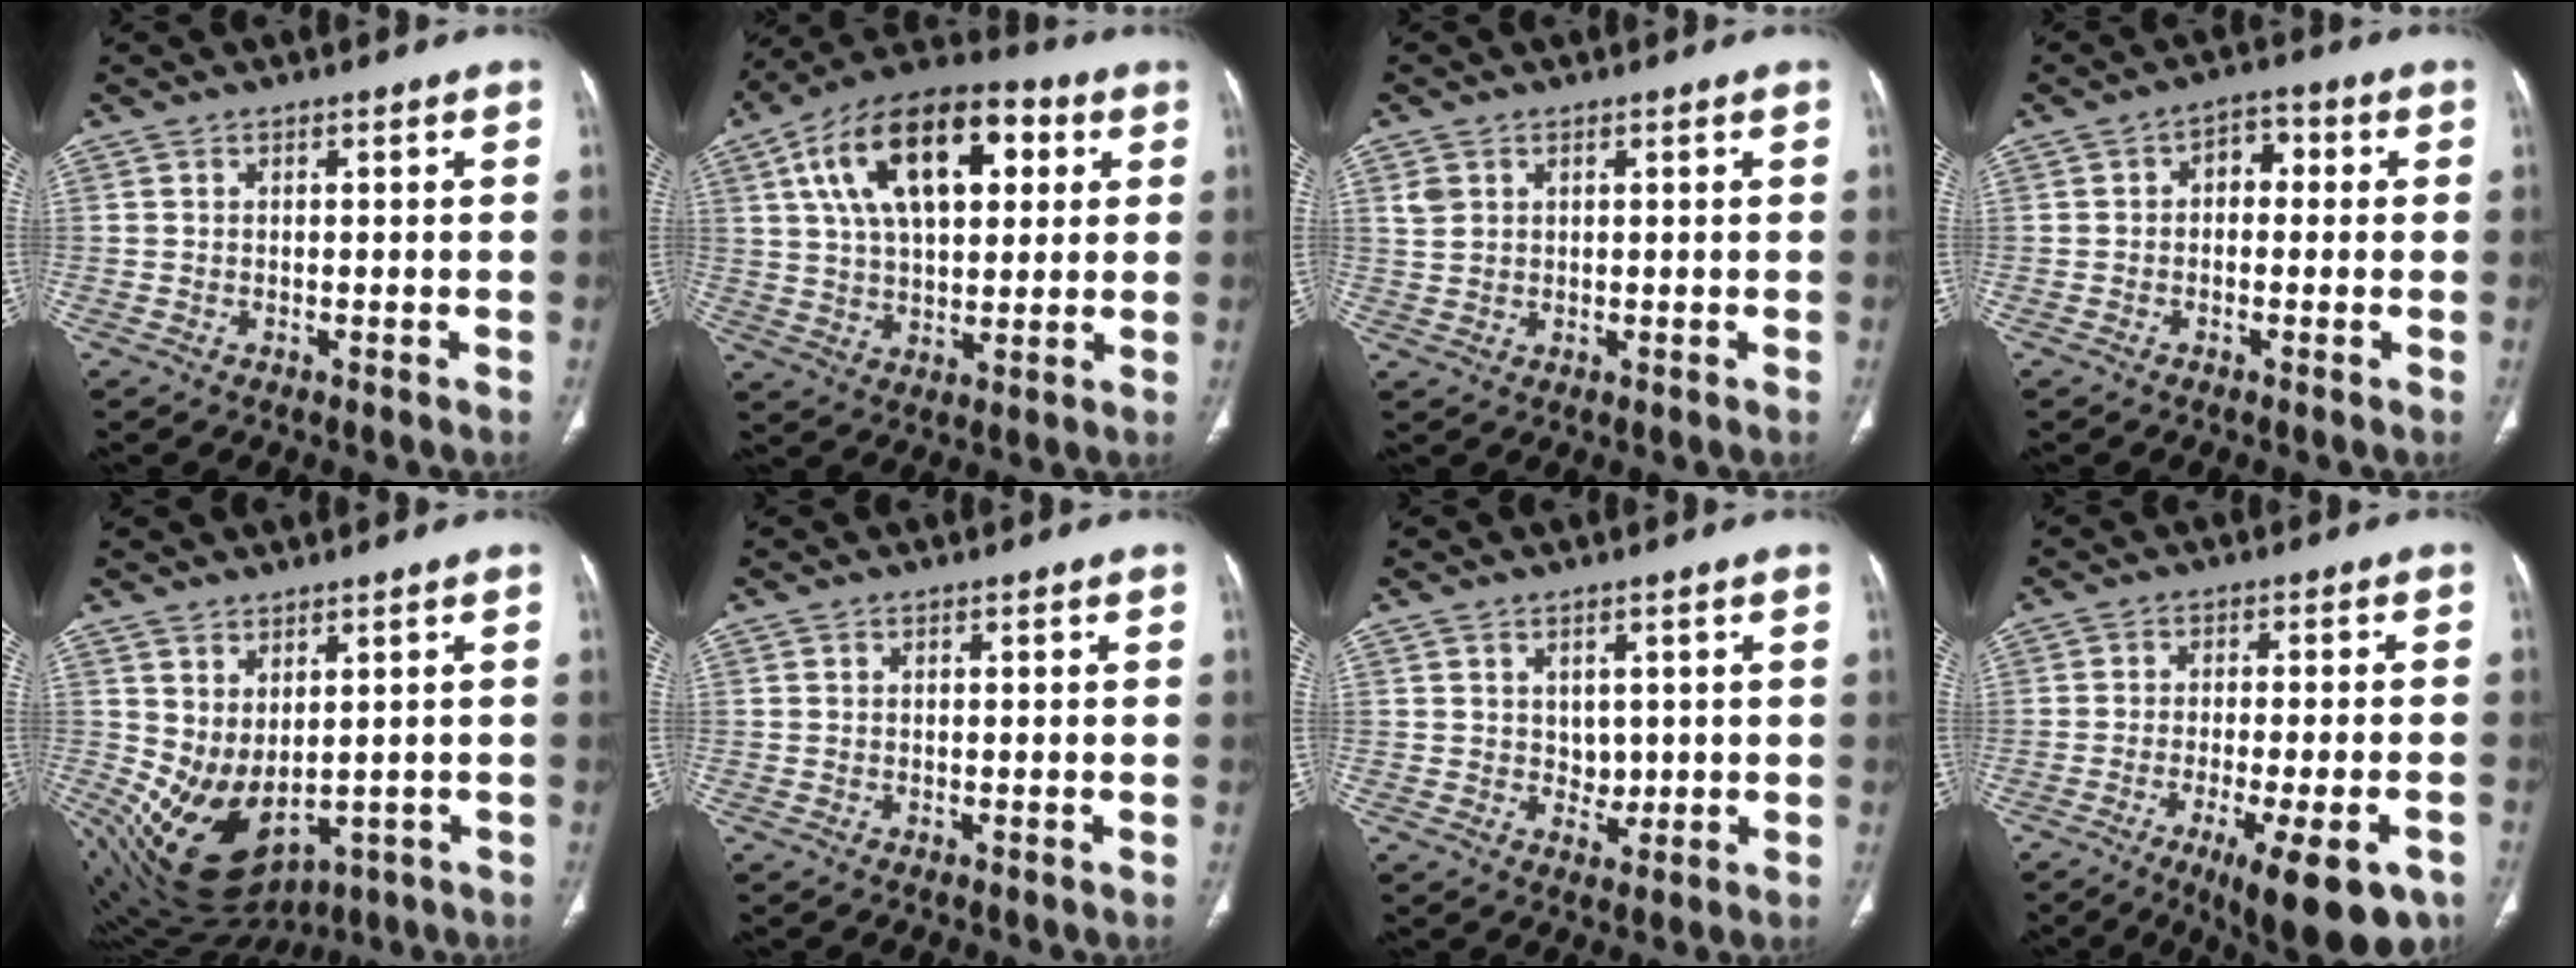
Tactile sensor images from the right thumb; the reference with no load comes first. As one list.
[{"total": 21.7, "force": [7.0, 11.5, 17.0], "torque": [-0.263, 0.010, 0.110]}, {"total": 2.9, "force": [1.2, 2.2, 1.4], "torque": [-0.025, -0.002, 0.032]}, {"total": 4.5, "force": [0.3, 3.2, 3.2], "torque": [-0.026, 0.017, -0.008]}, {"total": 12.0, "force": [-0.5, 7.2, 9.6], "torque": [-0.161, -0.012, 0.031]}, {"total": 0.0}, {"total": 2.8, "force": [0.6, 2.2, 1.7], "torque": [-0.010, -0.007, 0.015]}, {"total": 14.8, "force": [-8.5, 4.0, 11.5], "torque": [-0.126, 0.008, -0.121]}]